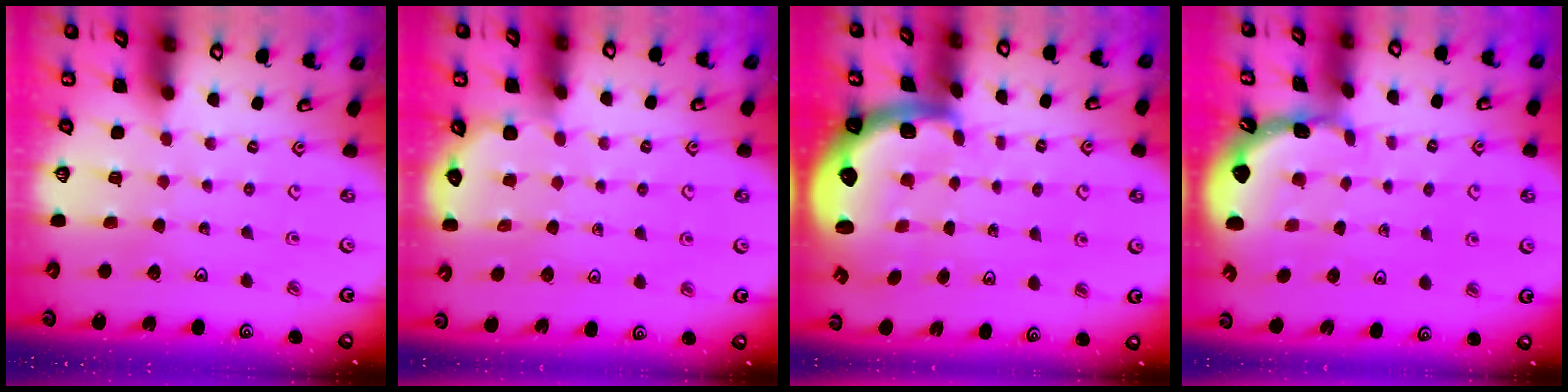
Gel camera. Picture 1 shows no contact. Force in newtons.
{"total": 2.7, "press": 2.7, "slide": 0.5}
{"total": 2.8, "press": 2.5, "slide": 1.4}
{"total": 1.6, "press": 1.6, "slide": 0.1}